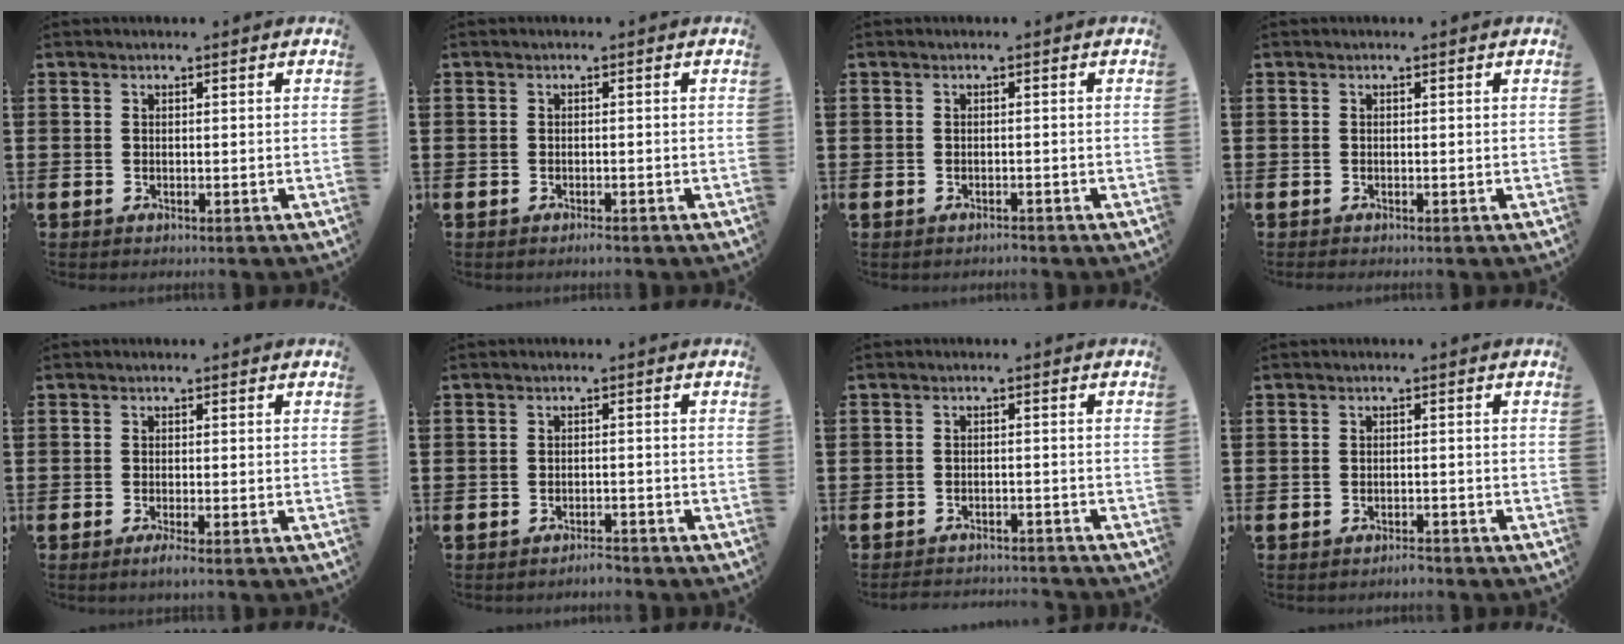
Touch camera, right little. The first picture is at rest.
{"total": 0.8, "force": [-0.6, 0.1, 0.5], "torque": [-0.010, -0.002, -0.012]}
{"total": 0.7, "force": [-0.7, 0.1, 0.1], "torque": [-0.004, -0.002, -0.014]}
{"total": 0.0}
{"total": 1.4, "force": [-0.7, 0.1, 1.2], "torque": [-0.019, -0.003, -0.012]}
{"total": 1.6, "force": [-1.6, 0.0, 0.1], "torque": [-0.008, 0.004, -0.033]}
{"total": 2.1, "force": [-2.1, 0.0, 0.0], "torque": [-0.004, 0.002, -0.046]}
{"total": 1.3, "force": [-1.3, 0.0, 0.1], "torque": [-0.007, 0.002, -0.026]}